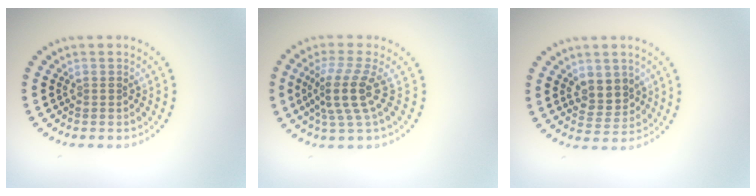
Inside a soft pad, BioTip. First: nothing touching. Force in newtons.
{"total": 3.9, "press": 2.8, "slide": 2.7}
{"total": 3.0, "press": 2.8, "slide": 0.8}